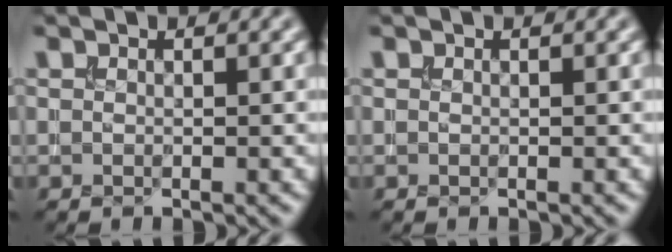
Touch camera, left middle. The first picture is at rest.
{"total": 0.0}